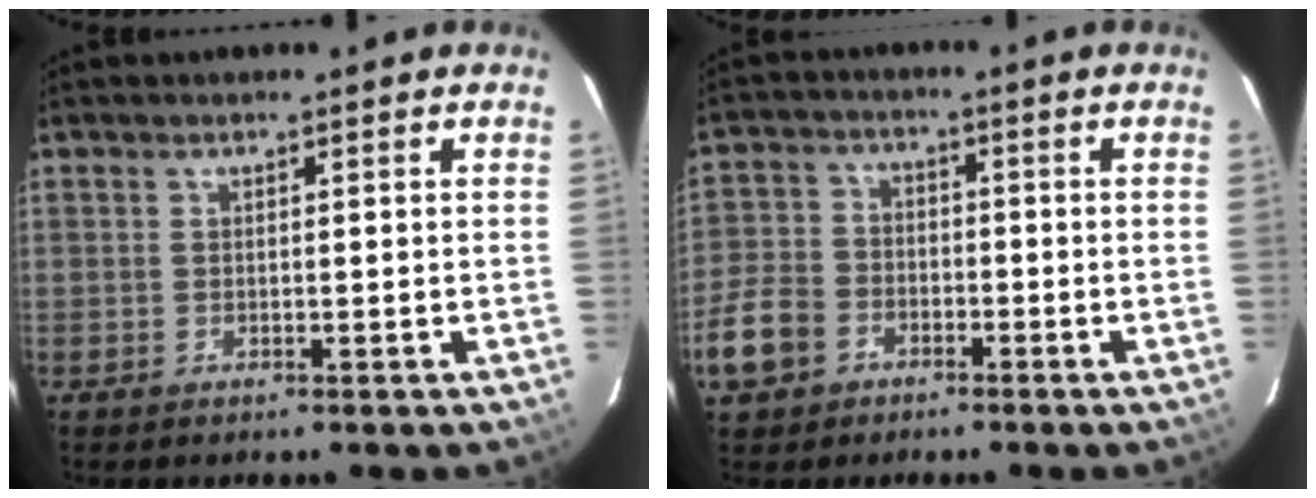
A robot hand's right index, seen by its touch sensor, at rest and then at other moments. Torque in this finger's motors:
{"motor_torque": [0.37, -0.27, -0.38, -0.21]}